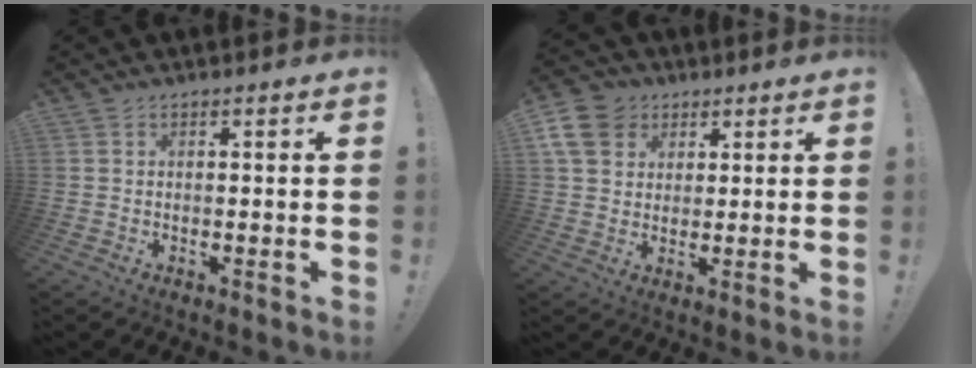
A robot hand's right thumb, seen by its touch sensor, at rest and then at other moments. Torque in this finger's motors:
{"motor_torque": [-0.19, 0.24, 0.04, 0.02, 0.01]}